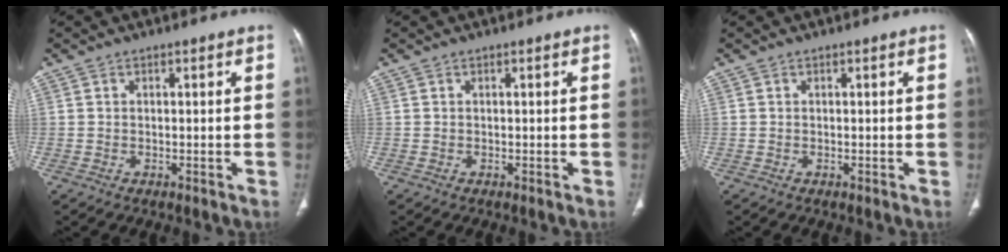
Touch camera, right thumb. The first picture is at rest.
{"total": 0.0}
{"total": 0.0}